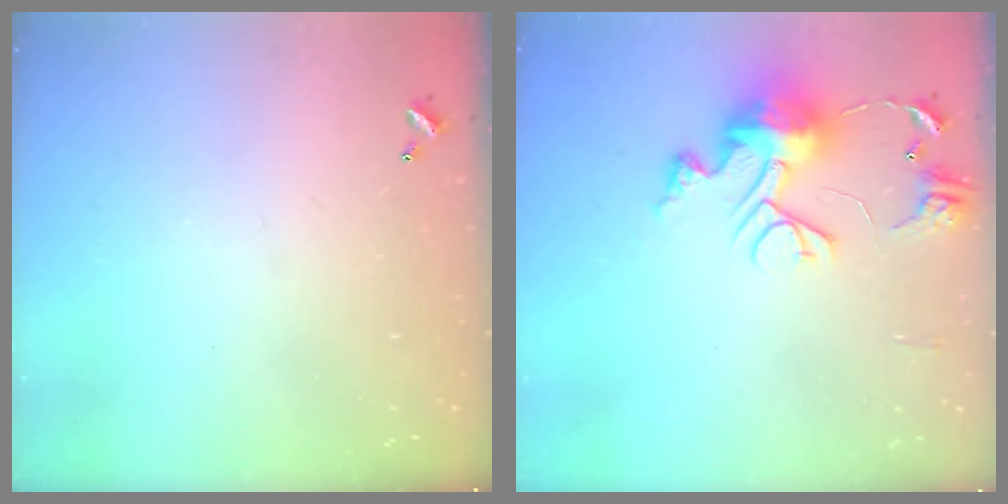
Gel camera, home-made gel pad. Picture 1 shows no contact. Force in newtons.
{"total": 13.1, "press": 13.1, "slide": 0.9}